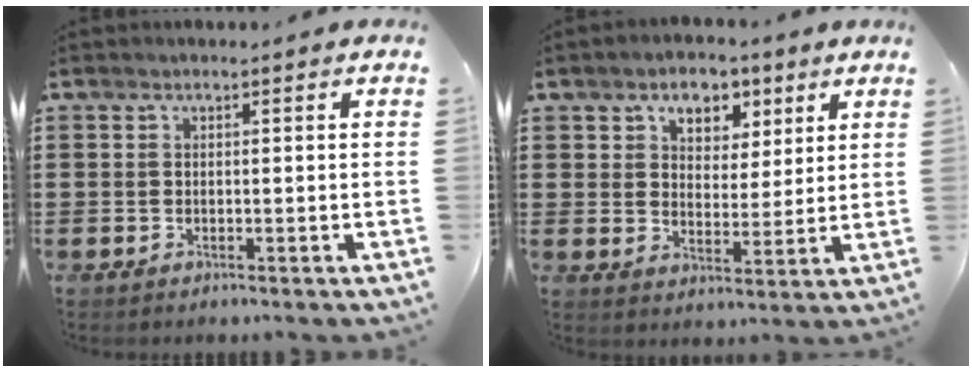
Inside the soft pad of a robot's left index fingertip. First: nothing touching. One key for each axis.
{"total": 5.5, "fx": 3.6, "fy": 3.8, "fz": 1.8, "tx": -0.035, "ty": 0.004, "tz": 0.058}